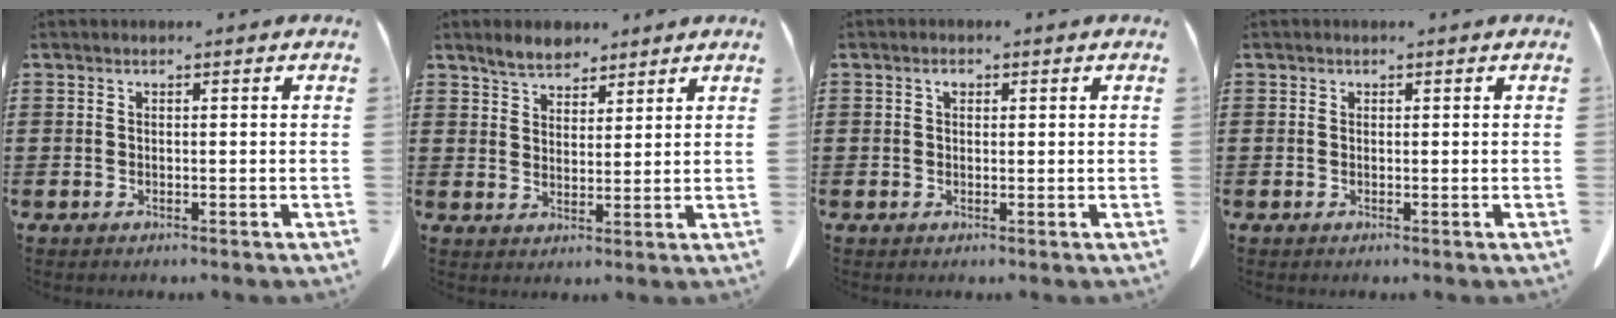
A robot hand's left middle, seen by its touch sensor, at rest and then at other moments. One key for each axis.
{"total": 4.5, "fx": 3.9, "fy": 2.0, "fz": 1.0, "tx": -0.033, "ty": 0.000, "tz": 0.074}
{"total": 1.2, "fx": 0.5, "fy": 0.8, "fz": 0.9, "tx": -0.011, "ty": 0.003, "tz": 0.006}
{"total": 0.0}